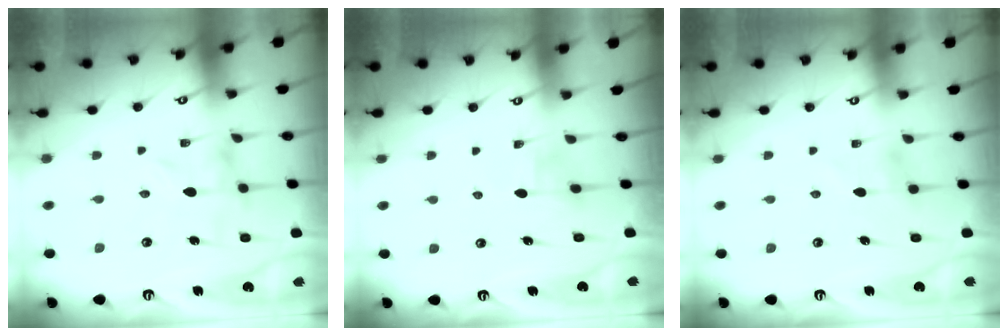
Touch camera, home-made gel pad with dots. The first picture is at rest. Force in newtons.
{"total": 1.9, "press": 1.9, "slide": 0.2}
{"total": 0.0}